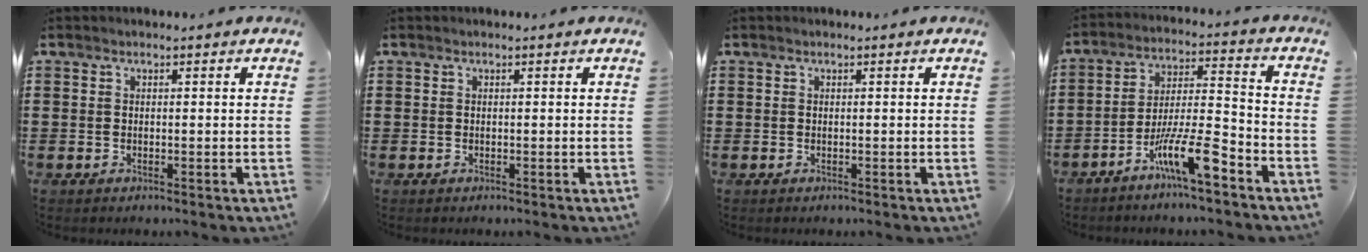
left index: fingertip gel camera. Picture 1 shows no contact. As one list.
[{"total": 0.0}, {"total": 0.0}, {"total": 11.0, "force": [-7.4, 1.7, 7.9], "torque": [-0.158, 0.007, -0.144]}]